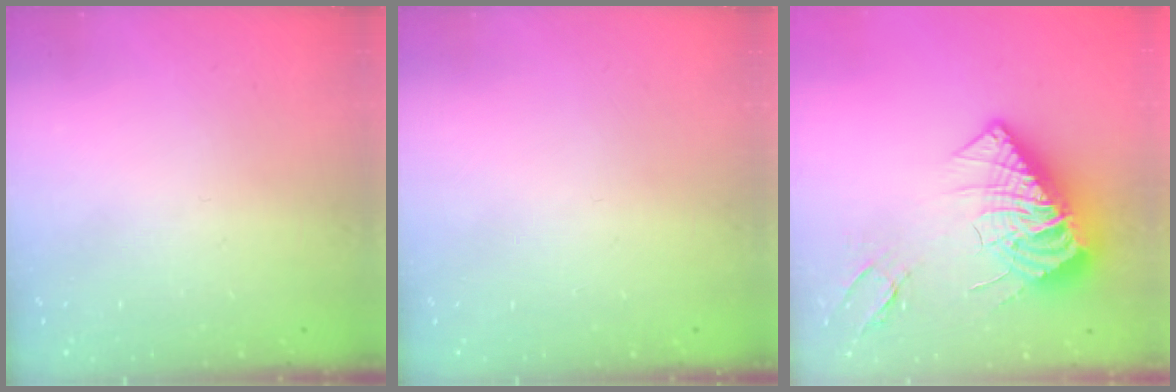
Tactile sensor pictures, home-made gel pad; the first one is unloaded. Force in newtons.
{"total": 0.0}
{"total": 16.8, "press": 16.8, "slide": 1.7}